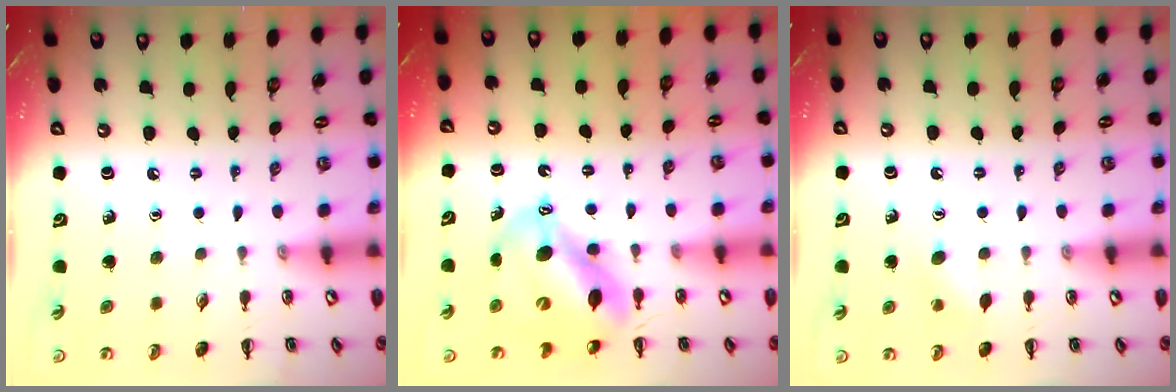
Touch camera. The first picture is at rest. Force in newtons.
{"total": 11.1, "press": 10.8, "slide": 2.7}
{"total": 4.7, "press": 4.6, "slide": 1.1}